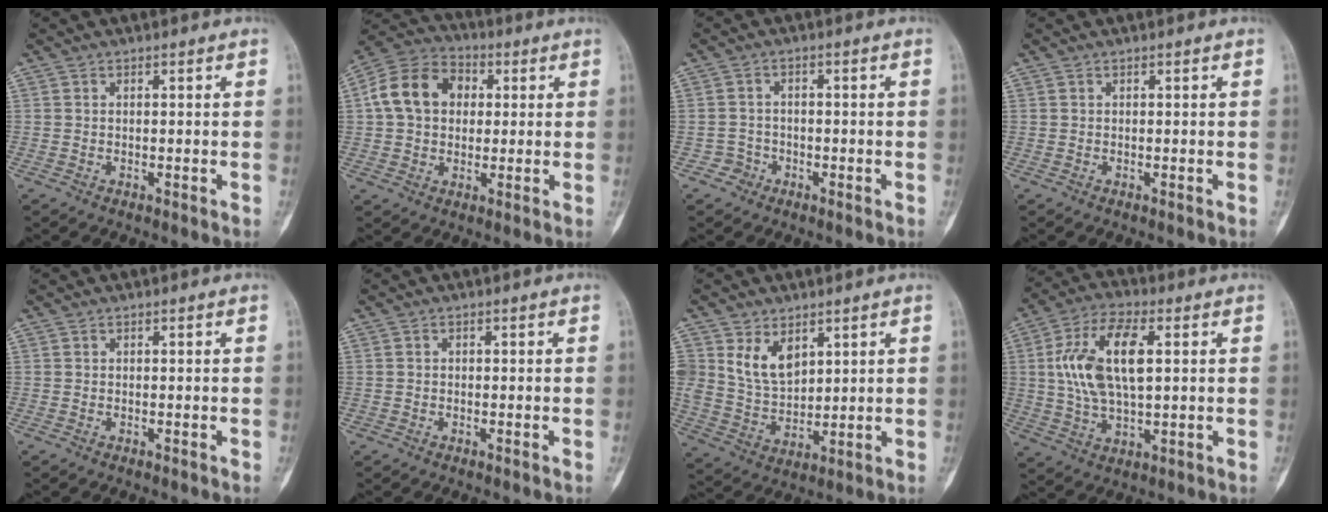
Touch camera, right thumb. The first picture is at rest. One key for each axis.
{"total": 13.2, "fx": 2.2, "fy": 10.1, "fz": 8.2, "tx": -0.132, "ty": 0.023, "tz": 0.027}
{"total": 2.6, "fx": -1.5, "fy": 2.2, "fz": -0.3, "tx": 0.022, "ty": 0.014, "tz": -0.032}
{"total": 0.0}
{"total": 0.0}
{"total": 0.5, "fx": -0.1, "fy": 0.5, "fz": 0.0, "tx": 0.003, "ty": 0.005, "tz": -0.002}
{"total": 8.7, "fx": 4.2, "fy": 5.7, "fz": 5.1, "tx": -0.071, "ty": -0.029, "tz": 0.095}
{"total": 14.6, "fx": 2.5, "fy": 6.8, "fz": 12.6, "tx": -0.248, "ty": 0.007, "tz": 0.047}